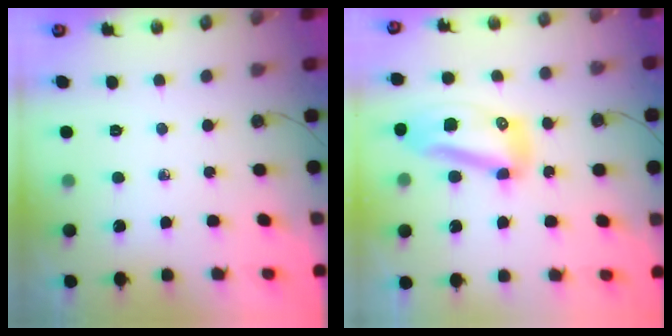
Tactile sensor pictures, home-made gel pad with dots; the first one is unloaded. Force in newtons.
{"total": 11.5, "press": 11.4, "slide": 1.3}